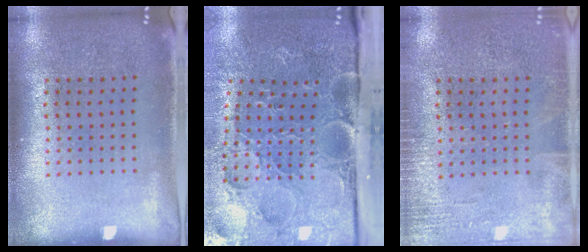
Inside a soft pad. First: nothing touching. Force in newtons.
{"total": 5.2, "press": 4.1, "slide": 3.2}
{"total": 2.2, "press": 2.2, "slide": 0.3}